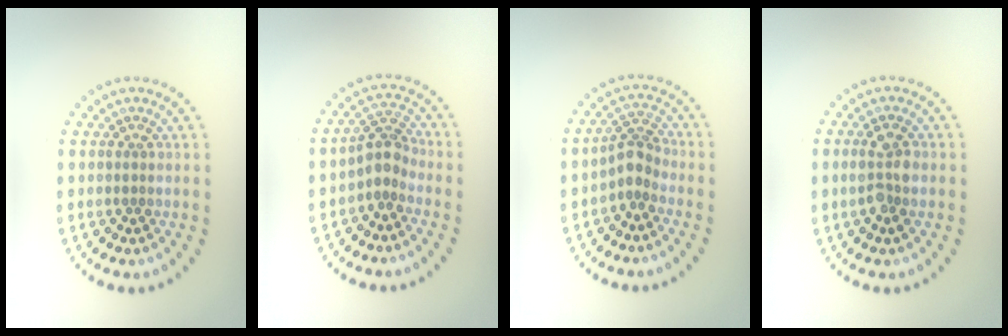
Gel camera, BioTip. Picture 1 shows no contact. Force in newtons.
{"total": 2.7, "press": 2.0, "slide": 1.8}
{"total": 2.5, "press": 1.8, "slide": 1.7}
{"total": 2.6, "press": 2.5, "slide": 0.5}